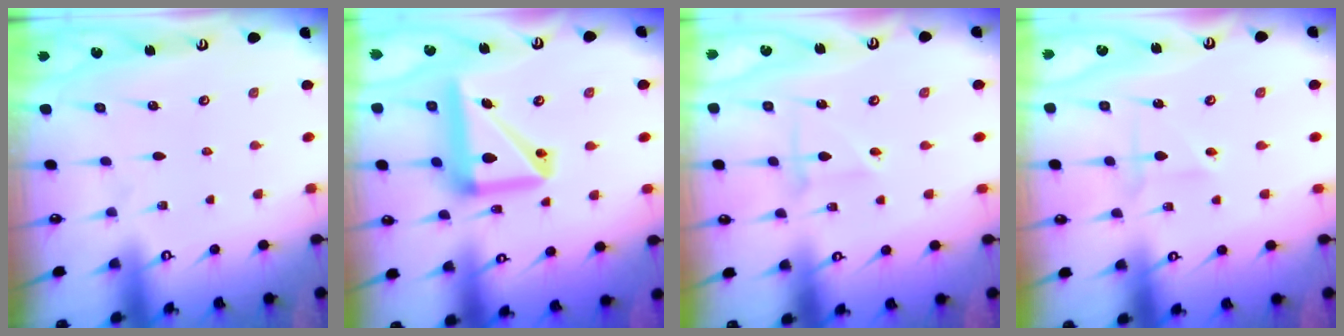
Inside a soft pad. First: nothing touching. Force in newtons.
{"total": 15.8, "press": 15.7, "slide": 1.6}
{"total": 2.7, "press": 2.6, "slide": 0.3}
{"total": 2.5, "press": 2.4, "slide": 0.6}